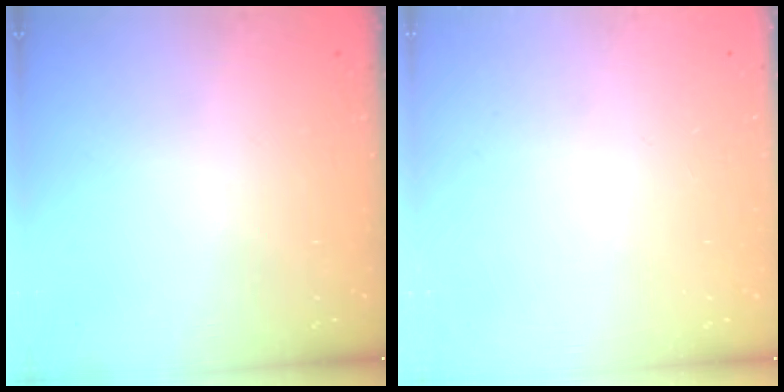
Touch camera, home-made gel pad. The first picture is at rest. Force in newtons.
{"total": 0.0}